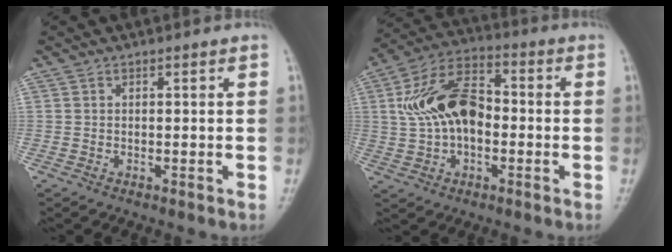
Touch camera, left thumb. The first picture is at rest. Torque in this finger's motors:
{"motor_torque": [-0.66, 1.73, 0.32, 0.07, 0.23]}